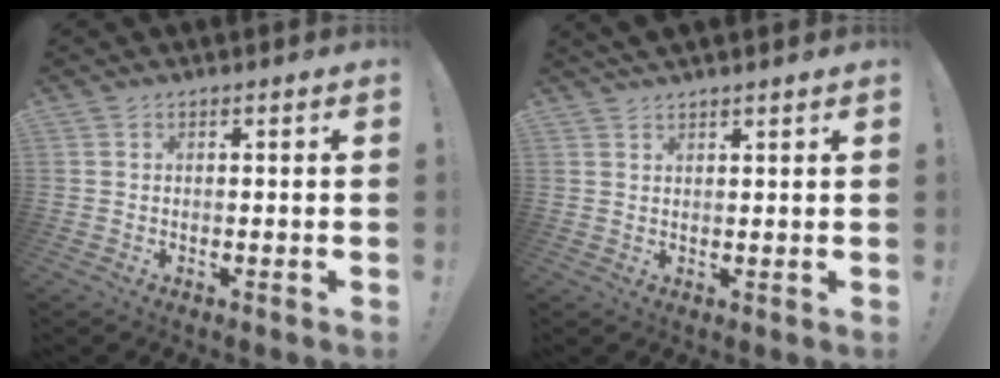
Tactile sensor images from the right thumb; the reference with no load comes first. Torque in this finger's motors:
{"motor_torque": [0.06, 0.23, 0.67, 0.47, 0.09]}